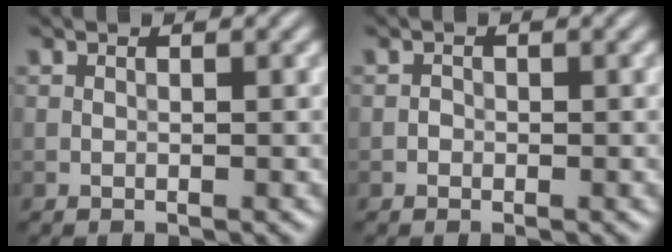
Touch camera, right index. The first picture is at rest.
{"total": 0.5, "force": [-0.2, 0.5, 0.0], "torque": [0.004, -0.002, -0.005]}